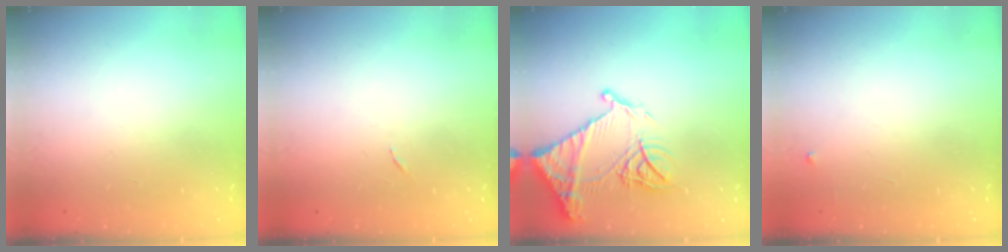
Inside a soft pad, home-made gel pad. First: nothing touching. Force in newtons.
{"total": 3.5, "press": 3.3, "slide": 1.2}
{"total": 17.2, "press": 17.1, "slide": 1.7}
{"total": 2.6, "press": 2.6, "slide": 0.4}